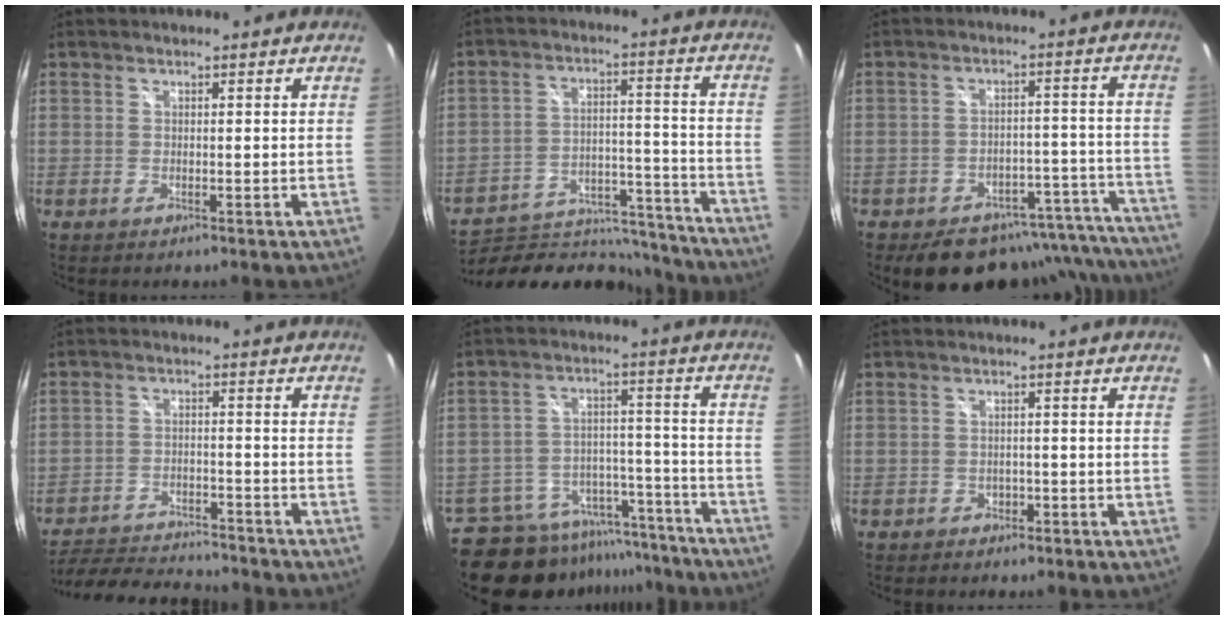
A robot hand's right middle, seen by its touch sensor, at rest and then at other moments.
{"total": 19.2, "force": [-17.4, 6.9, 4.4], "torque": [-0.078, 0.041, -0.229]}
{"total": 18.9, "force": [-16.4, 7.8, 5.5], "torque": [-0.081, 0.042, -0.189]}
{"total": 12.7, "force": [-11.5, 3.2, 4.3], "torque": [-0.108, 0.002, -0.179]}
{"total": 18.6, "force": [-15.4, 9.1, 5.2], "torque": [-0.116, 0.035, -0.201]}
{"total": 2.2, "force": [-1.2, 1.8, 0.3], "torque": [-0.010, 0.002, -0.013]}